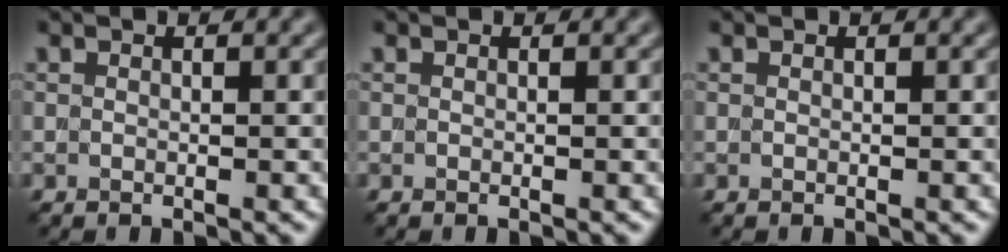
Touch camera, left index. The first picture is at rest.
{"total": 0.0}
{"total": 0.0}